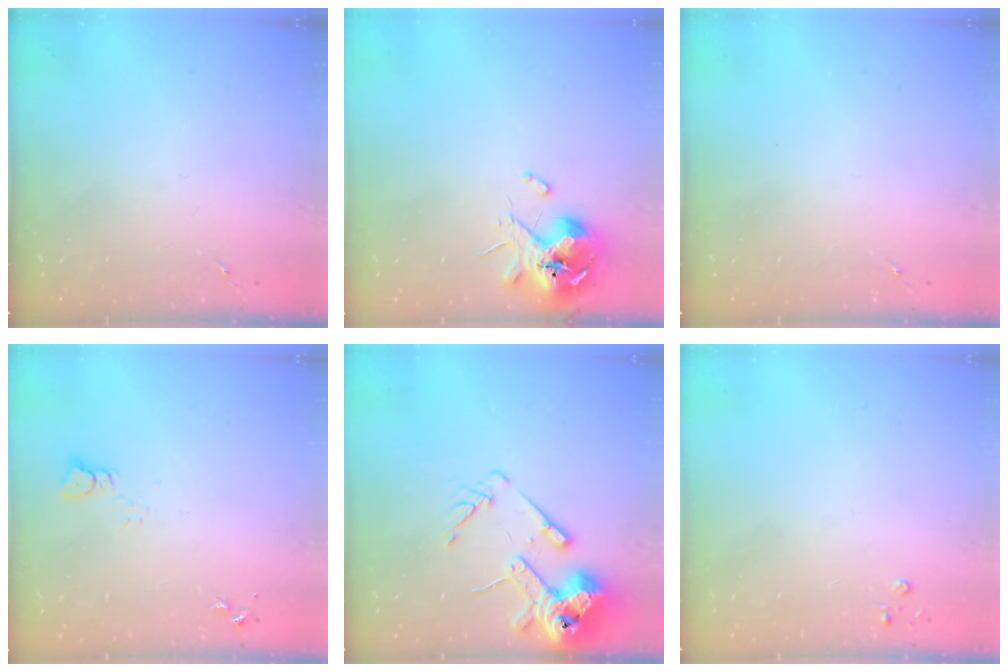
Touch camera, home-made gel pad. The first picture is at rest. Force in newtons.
{"total": 10.5, "press": 10.4, "slide": 1.6}
{"total": 0.0}
{"total": 2.2, "press": 2.2, "slide": 0.2}
{"total": 15.2, "press": 14.9, "slide": 2.8}
{"total": 2.2, "press": 2.2, "slide": 0.3}